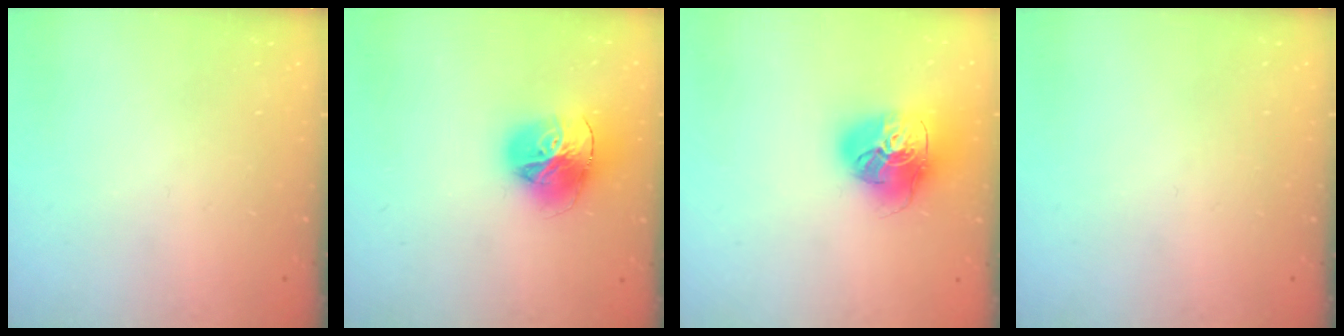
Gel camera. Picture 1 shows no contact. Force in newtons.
{"total": 18.4, "press": 18.3, "slide": 2.2}
{"total": 19.5, "press": 19.4, "slide": 2.2}
{"total": 0.0}